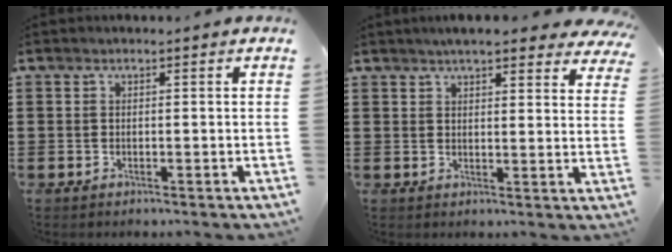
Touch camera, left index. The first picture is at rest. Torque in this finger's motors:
{"motor_torque": [1.74, -0.40, 0.16, -0.06]}